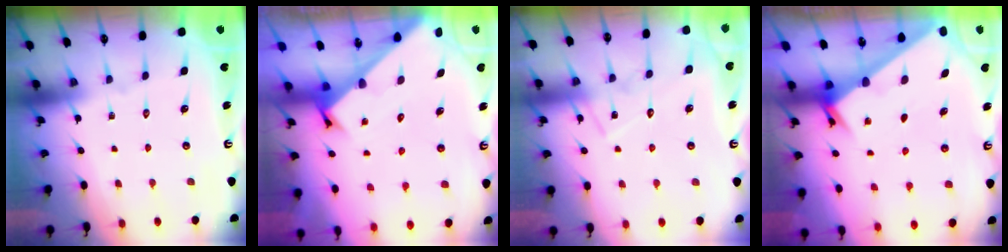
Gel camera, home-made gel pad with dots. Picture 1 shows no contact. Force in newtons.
{"total": 2.4, "press": 2.4, "slide": 0.2}
{"total": 11.2, "press": 11.2, "slide": 0.8}
{"total": 2.4, "press": 2.4, "slide": 0.2}